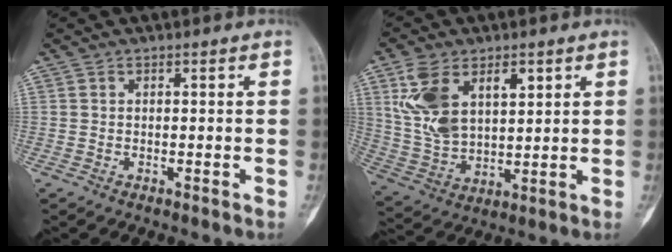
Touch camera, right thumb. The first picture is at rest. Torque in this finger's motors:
{"motor_torque": [-0.31, 0.54, 0.78, 0.77, 0.17]}